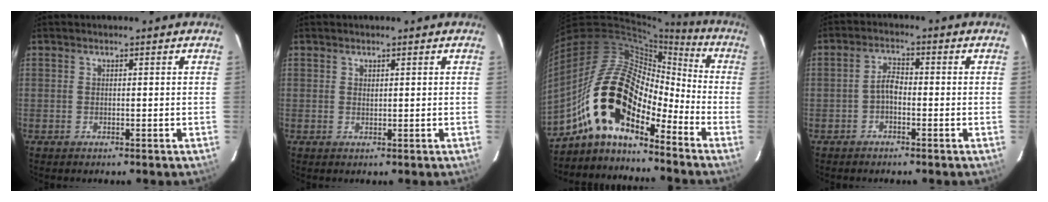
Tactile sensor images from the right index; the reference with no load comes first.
{"total": 0.6, "force": [0.4, 0.3, 0.2], "torque": [-0.003, 0.001, 0.008]}
{"total": 16.8, "force": [-10.8, 7.1, 10.6], "torque": [-0.183, 0.007, -0.222]}
{"total": 2.6, "force": [-1.2, 1.3, 1.9], "torque": [-0.040, 0.011, -0.024]}